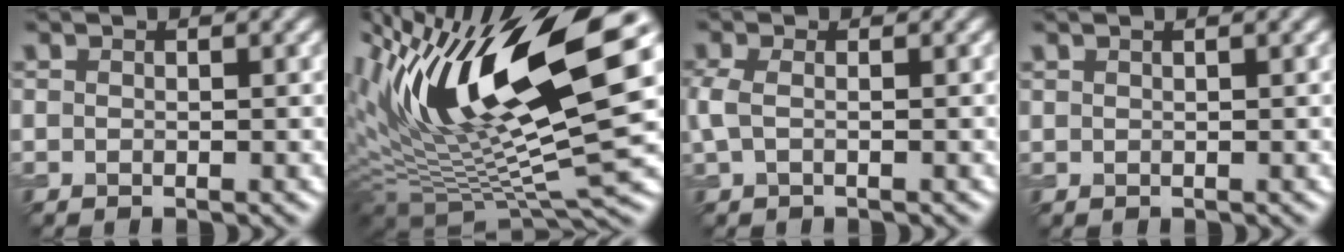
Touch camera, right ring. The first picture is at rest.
{"total": 16.0, "force": [4.7, 5.5, 14.3], "torque": [-0.268, 0.008, 0.080]}
{"total": 1.9, "force": [0.1, 0.9, 1.7], "torque": [-0.044, 0.002, -0.003]}
{"total": 0.9, "force": [0.7, 0.4, 0.5], "torque": [-0.003, 0.000, 0.004]}